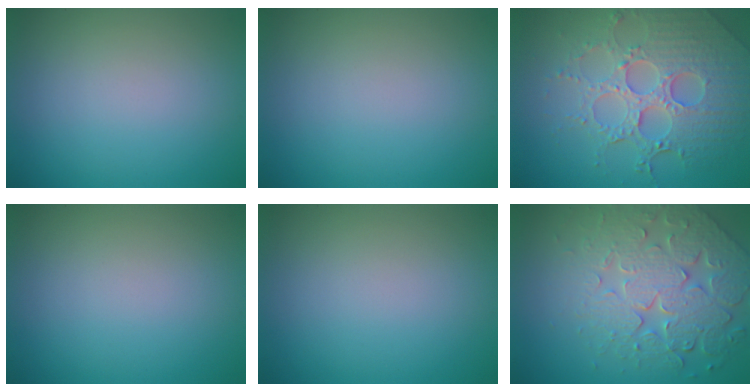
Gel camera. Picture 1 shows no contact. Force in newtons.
{"total": 0.0}
{"total": 7.4, "press": 5.5, "slide": 4.9}
{"total": 0.0}
{"total": 0.0}
{"total": 7.7, "press": 6.0, "slide": 4.7}